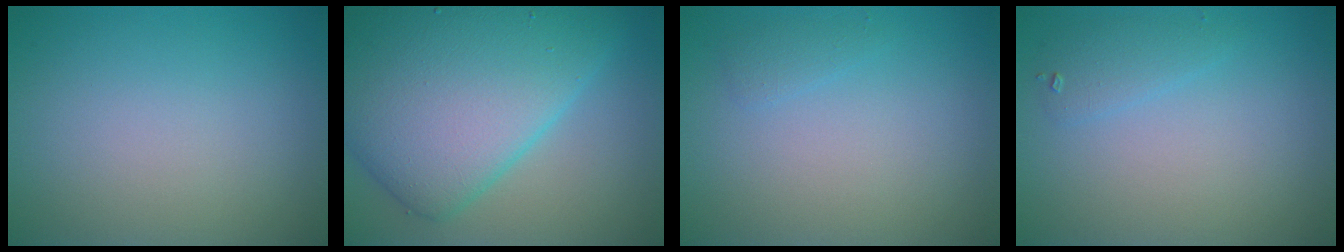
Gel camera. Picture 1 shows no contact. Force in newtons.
{"total": 12.0, "press": 12.0, "slide": 0.2}
{"total": 0.8, "press": 0.8, "slide": 0.1}
{"total": 1.4, "press": 1.4, "slide": 0.0}